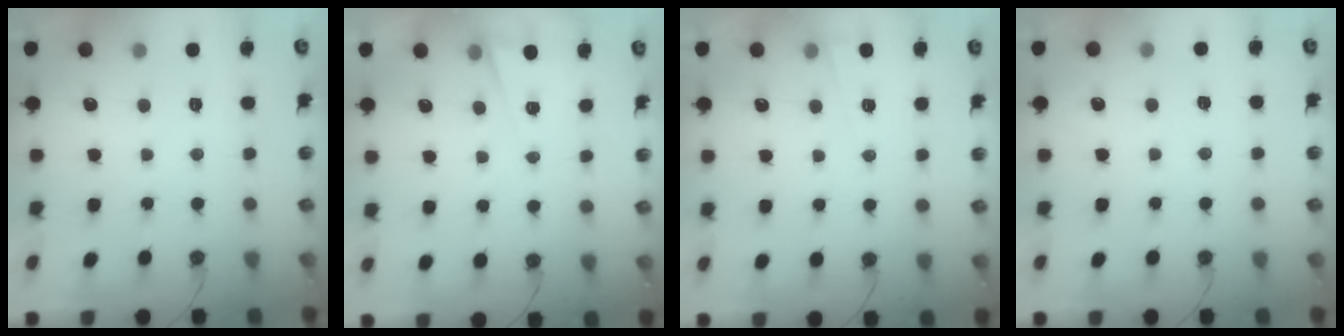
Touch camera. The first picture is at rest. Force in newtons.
{"total": 2.9, "press": 2.6, "slide": 1.3}
{"total": 3.0, "press": 2.8, "slide": 1.1}
{"total": 5.4, "press": 3.6, "slide": 4.0}